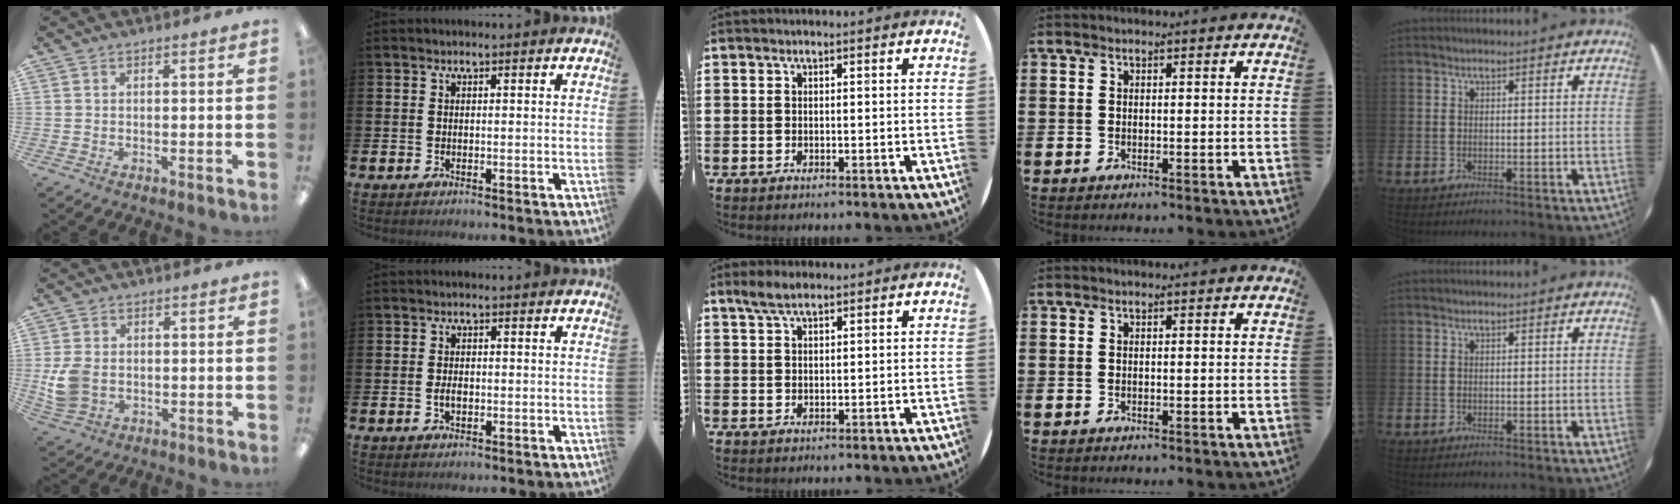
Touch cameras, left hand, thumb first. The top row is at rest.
{"thumb": {"total": 7.3, "force": [-0.7, 5.9, 4.2], "torque": [-0.085, 0.009, -0.008]}, "index": {"total": 1.6, "force": [-0.3, 0.9, 1.2], "torque": [-0.023, 0.003, -0.006]}, "middle": {"total": 3.2, "force": [2.4, 1.1, 1.7], "torque": [-0.030, 0.002, 0.043]}}